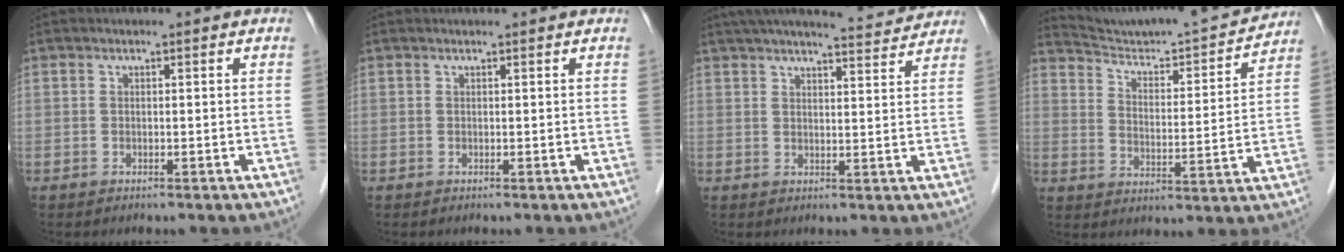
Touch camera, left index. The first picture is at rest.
{"total": 1.2, "force": [1.2, 0.0, 0.3], "torque": [-0.008, 0.013, 0.017]}
{"total": 13.6, "force": [12.5, 1.4, 5.0], "torque": [-0.077, 0.016, 0.165]}
{"total": 16.4, "force": [15.8, 0.8, 4.1], "torque": [-0.068, -0.021, 0.234]}